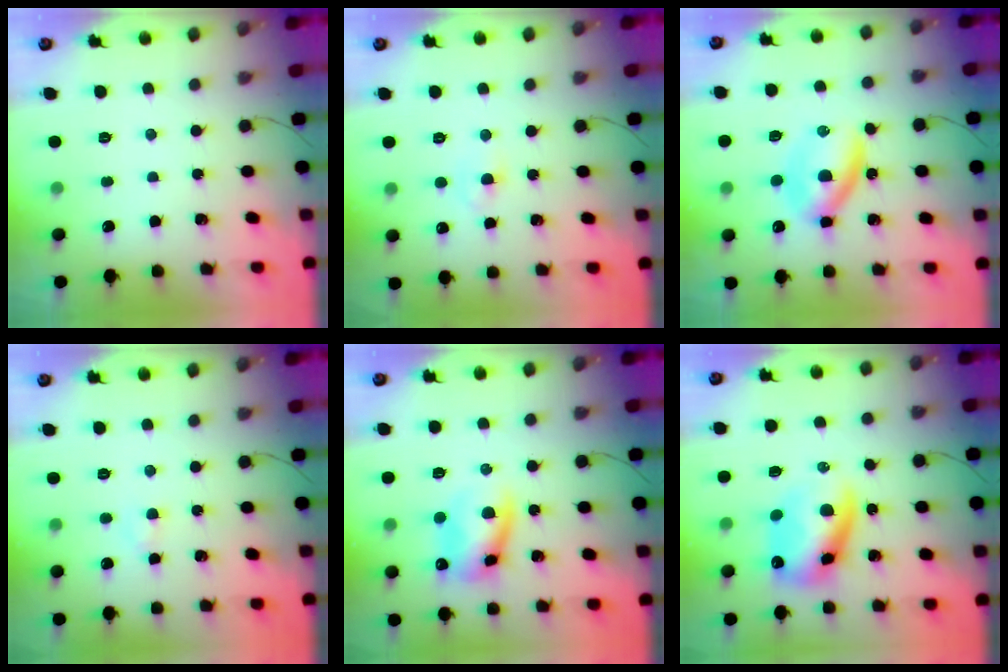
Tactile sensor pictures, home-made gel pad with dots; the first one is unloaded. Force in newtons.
{"total": 2.1, "press": 1.9, "slide": 0.9}
{"total": 6.1, "press": 6.1, "slide": 0.7}
{"total": 2.5, "press": 2.3, "slide": 0.9}
{"total": 11.4, "press": 11.2, "slide": 2.1}
{"total": 11.0, "press": 10.7, "slide": 2.7}